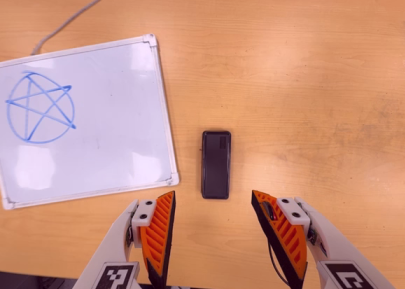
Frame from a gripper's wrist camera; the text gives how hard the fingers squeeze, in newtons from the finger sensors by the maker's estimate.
{"total": 0.0}